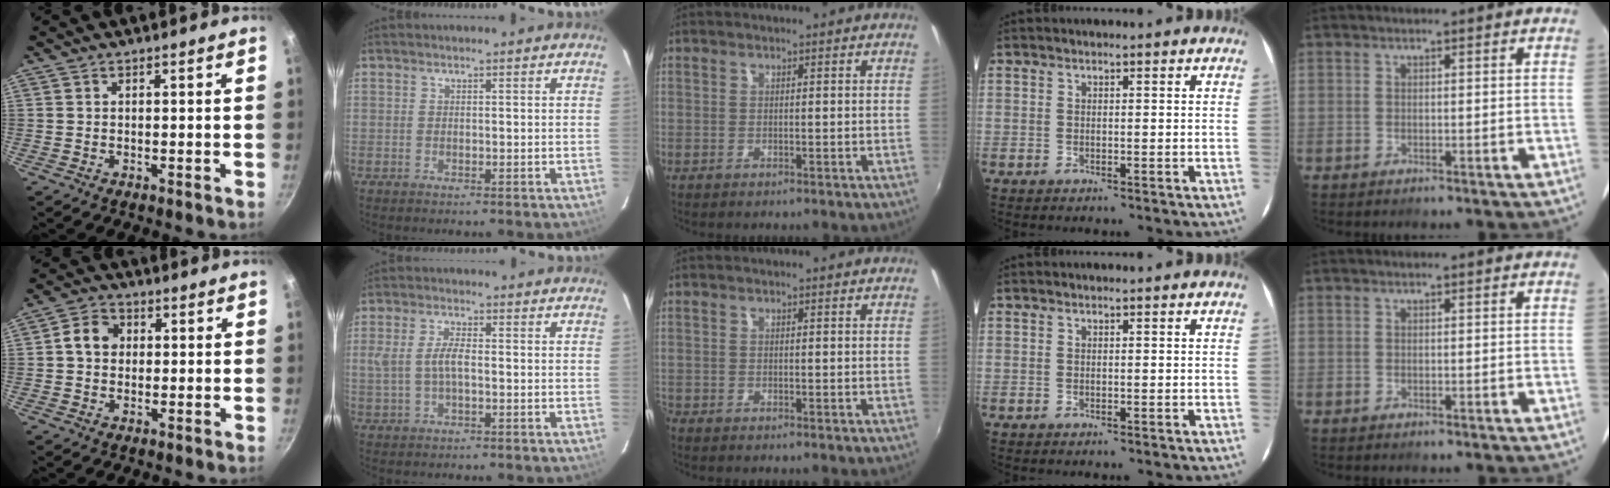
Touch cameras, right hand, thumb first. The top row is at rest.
{"thumb": {"total": 5.5, "force": [0.7, 4.5, 3.1], "torque": [-0.034, 0.011, 0.000]}, "index": {"total": 4.8, "force": [-0.4, 1.9, 4.4], "torque": [-0.088, 0.003, -0.003]}, "middle": {"total": 0.8, "force": [-0.8, 0.2, 0.1], "torque": [-0.005, -0.005, -0.018]}}